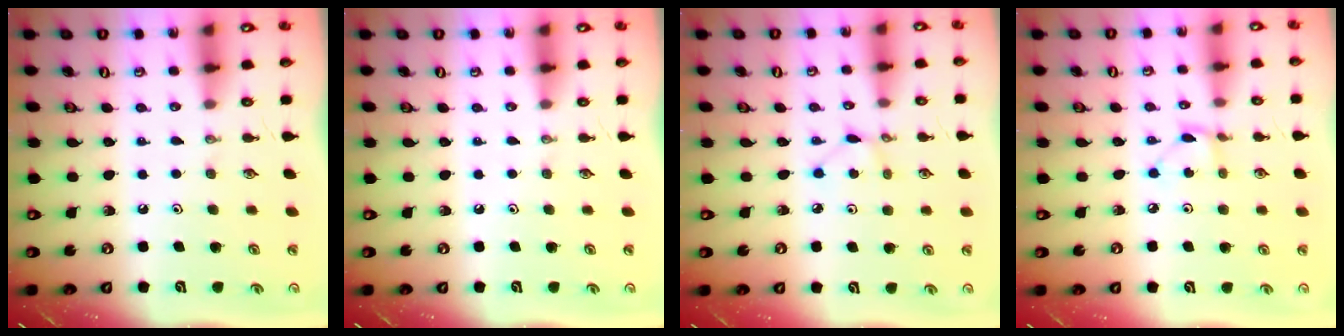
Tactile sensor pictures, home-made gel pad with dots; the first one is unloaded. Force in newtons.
{"total": 0.0}
{"total": 2.2, "press": 2.2, "slide": 0.3}
{"total": 2.0, "press": 2.0, "slide": 0.1}